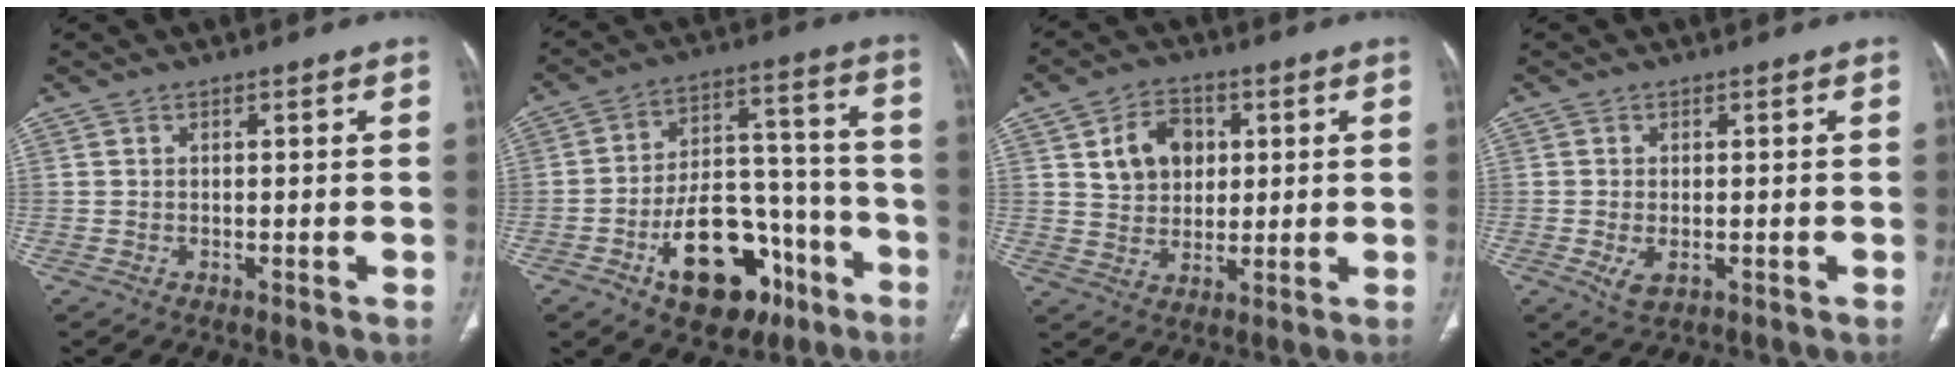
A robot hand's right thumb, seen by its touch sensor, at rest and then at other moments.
{"total": 19.8, "force": [-9.5, 11.6, 13.0], "torque": [-0.155, 0.076, -0.135]}
{"total": 9.2, "force": [2.8, 7.1, 5.2], "torque": [-0.053, -0.006, 0.050]}
{"total": 3.3, "force": [-0.9, 1.9, 2.5], "torque": [-0.050, -0.005, -0.009]}